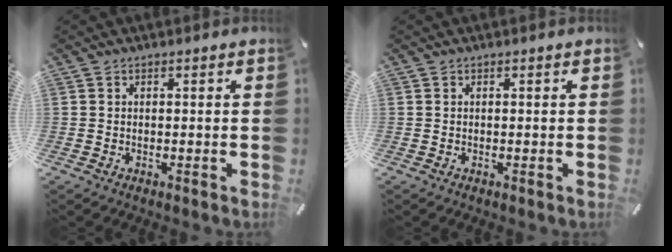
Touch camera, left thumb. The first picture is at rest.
{"total": 0.0}